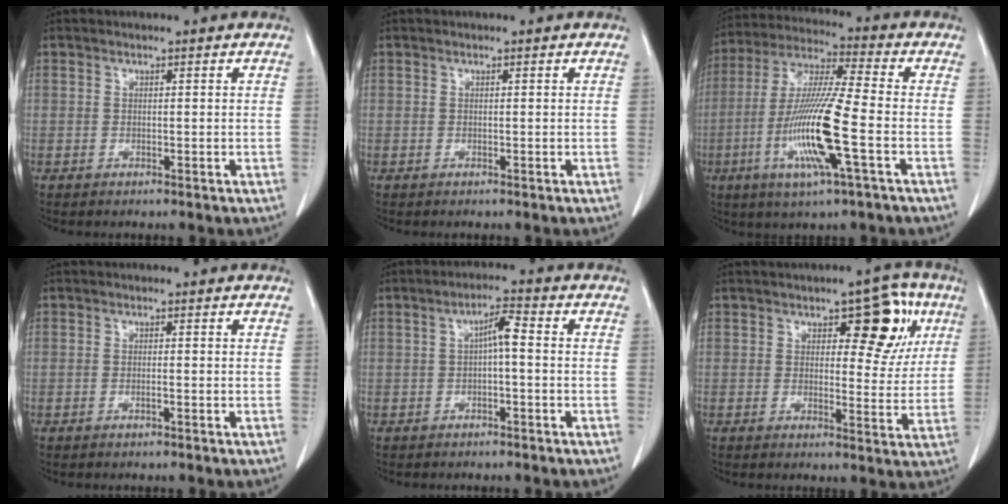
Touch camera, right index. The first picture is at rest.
{"total": 0.0}
{"total": 15.0, "force": [-4.3, 0.4, 14.4], "torque": [-0.294, -0.013, -0.085]}
{"total": 0.6, "force": [-0.2, 0.0, 0.5], "torque": [-0.010, 0.001, -0.002]}
{"total": 3.5, "force": [0.0, 0.5, 3.4], "torque": [-0.062, 0.013, 0.000]}
{"total": 9.0, "force": [3.7, 4.2, 7.0], "torque": [-0.074, 0.019, 0.046]}